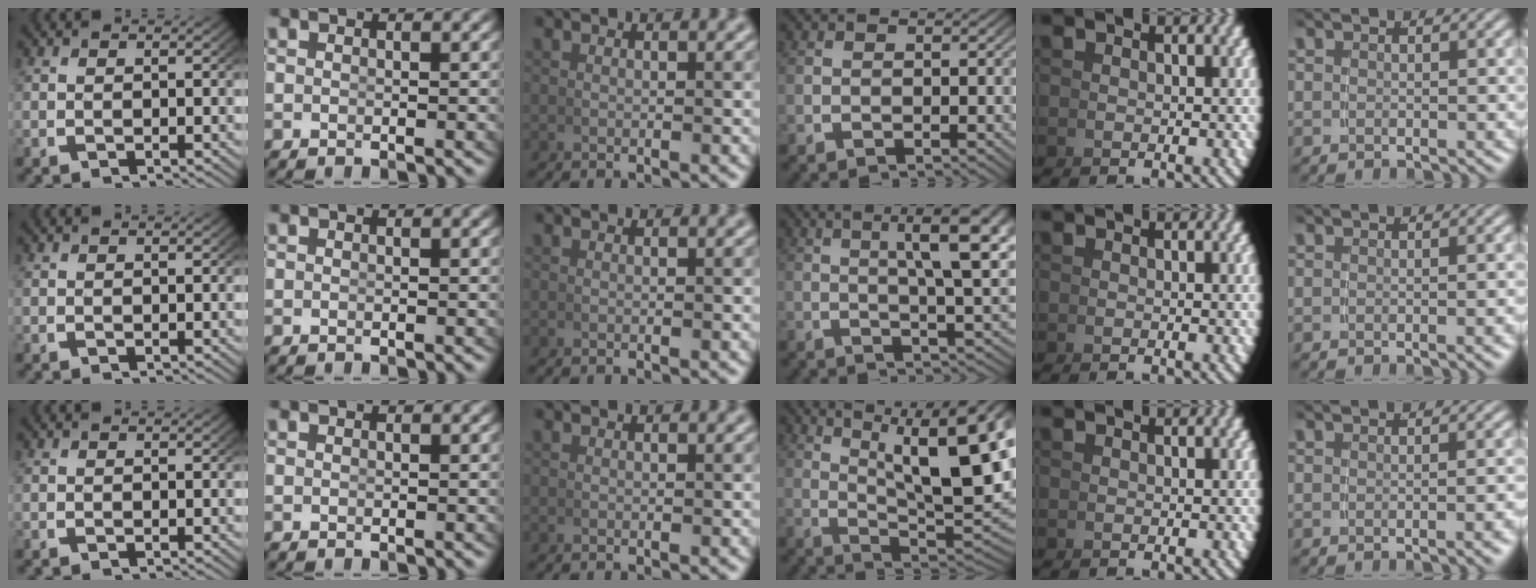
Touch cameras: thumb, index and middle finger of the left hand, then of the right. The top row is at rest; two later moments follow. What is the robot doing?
{"motion": "lift_and_place", "object": "cup"}